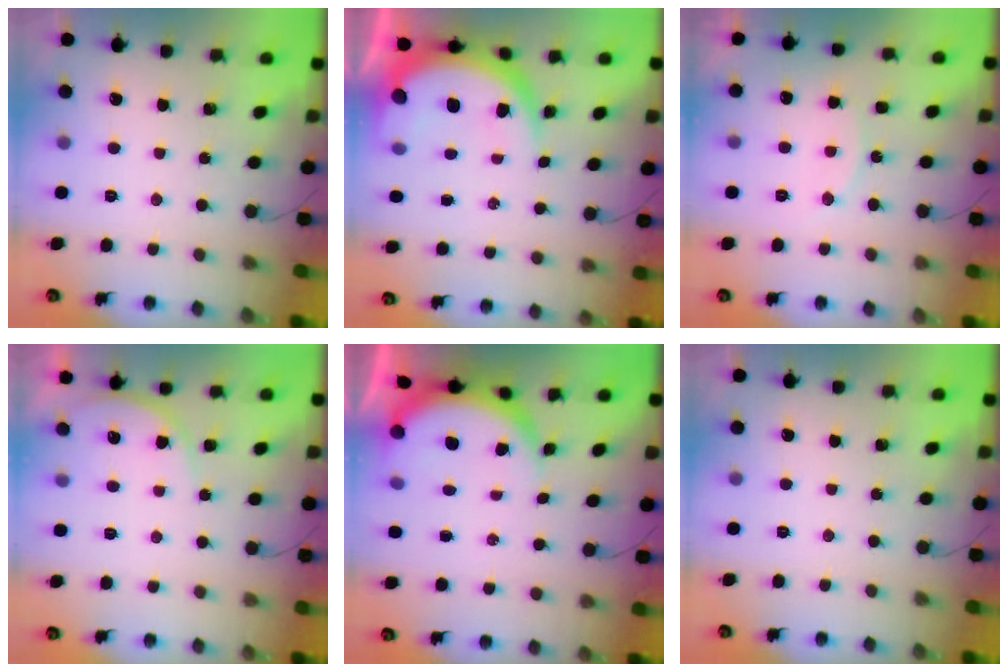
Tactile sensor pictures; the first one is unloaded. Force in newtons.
{"total": 10.4, "press": 10.4, "slide": 1.0}
{"total": 7.7, "press": 7.7, "slide": 0.4}
{"total": 5.6, "press": 5.6, "slide": 0.3}
{"total": 6.7, "press": 6.7, "slide": 0.5}
{"total": 0.0}